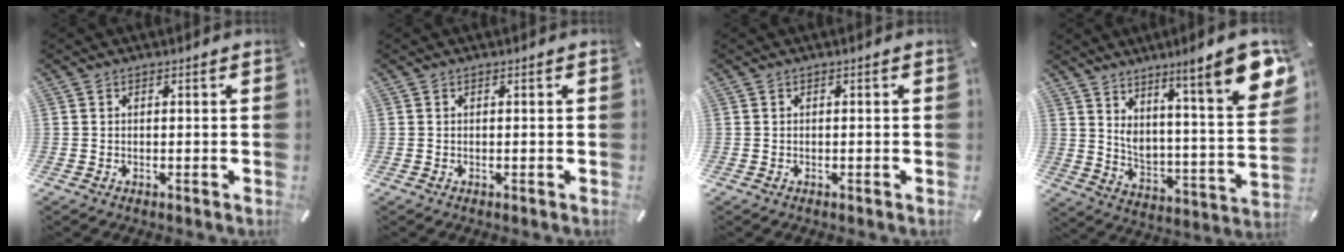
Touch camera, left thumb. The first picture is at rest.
{"total": 0.0}
{"total": 0.0}
{"total": 16.6, "force": [11.1, 2.5, 12.0], "torque": [-0.184, -0.095, 0.171]}